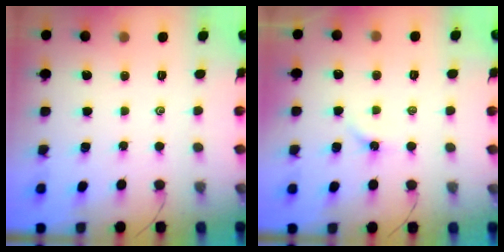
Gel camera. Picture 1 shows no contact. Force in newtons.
{"total": 2.6, "press": 2.6, "slide": 0.3}